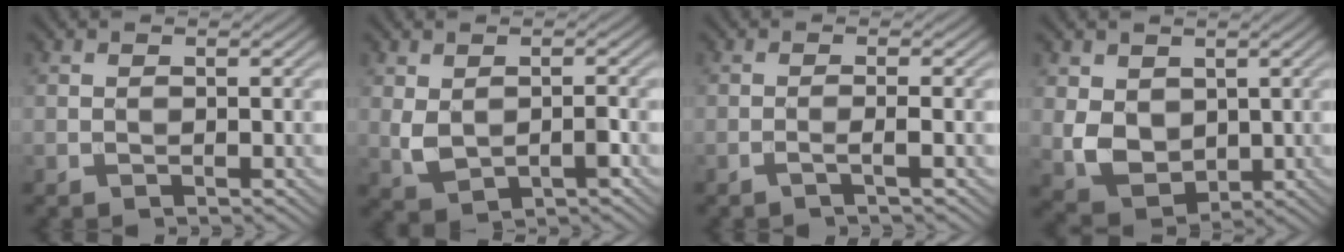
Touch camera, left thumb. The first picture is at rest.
{"total": 4.3, "force": [-0.7, 2.4, 3.5], "torque": [-0.076, -0.007, -0.005]}
{"total": 1.6, "force": [-0.6, 0.0, 1.5], "torque": [-0.022, 0.009, -0.025]}
{"total": 5.9, "force": [1.0, 4.6, 3.6], "torque": [-0.095, -0.012, 0.026]}